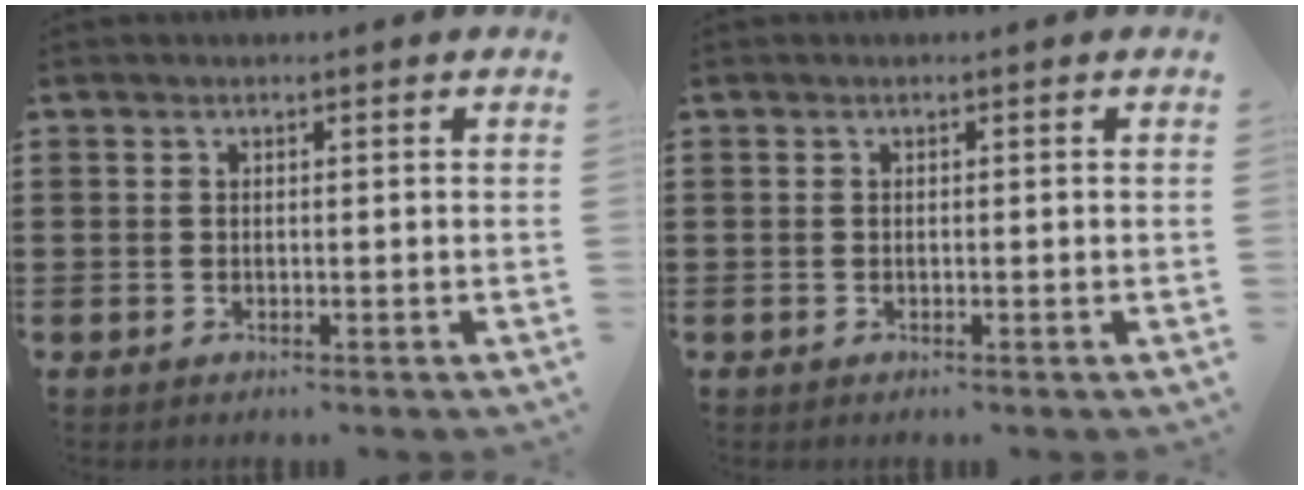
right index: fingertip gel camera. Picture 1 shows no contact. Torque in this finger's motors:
{"motor_torque": [0.16, 0.21, -0.01, -0.01]}